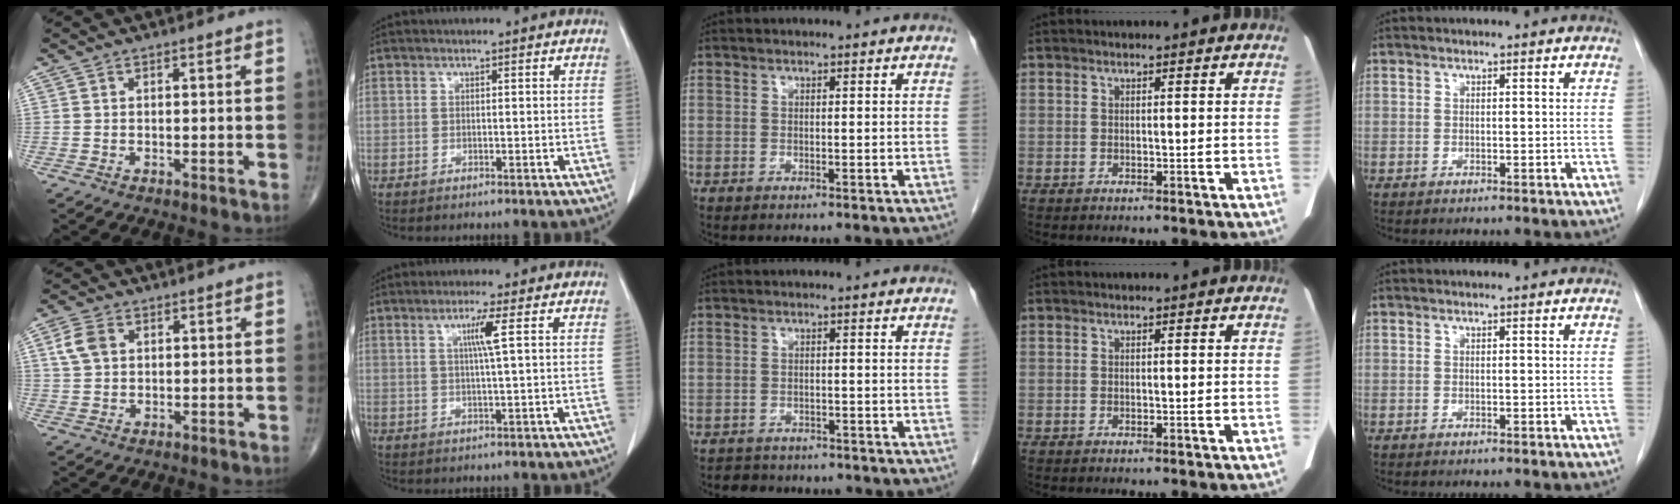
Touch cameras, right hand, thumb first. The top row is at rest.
{"thumb": {"total": 4.8, "force": [1.4, 3.4, 3.1], "torque": [-0.061, 0.005, 0.027]}, "index": {"total": 3.6, "force": [1.0, -0.9, 3.3], "torque": [-0.063, -0.002, 0.020]}, "middle": {"total": 4.8, "force": [-4.1, 2.4, 0.7], "torque": [-0.015, 0.006, -0.050]}}